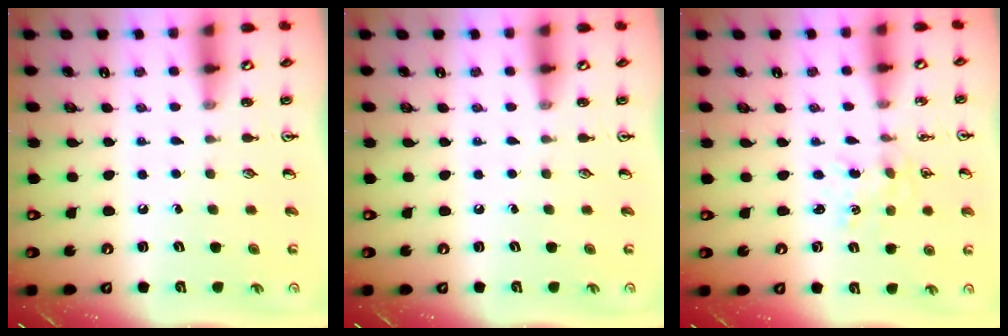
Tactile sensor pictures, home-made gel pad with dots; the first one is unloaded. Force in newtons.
{"total": 0.0}
{"total": 0.5, "press": 0.5, "slide": 0.1}